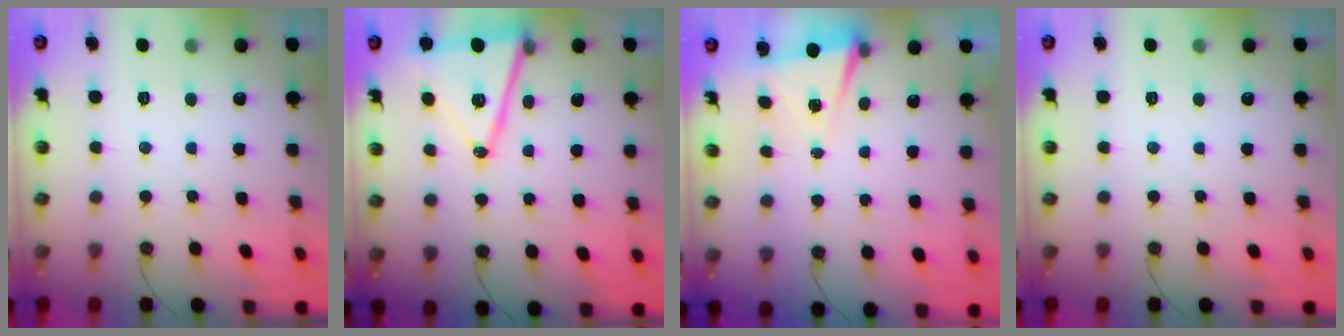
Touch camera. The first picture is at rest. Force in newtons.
{"total": 15.5, "press": 15.0, "slide": 4.1}
{"total": 1.9, "press": 1.4, "slide": 1.3}
{"total": 0.0}